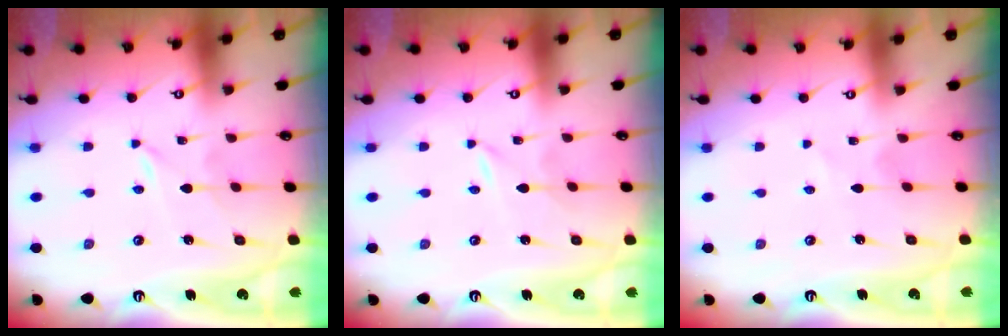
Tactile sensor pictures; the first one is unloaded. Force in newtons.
{"total": 0.0}
{"total": 1.4, "press": 1.4, "slide": 0.3}